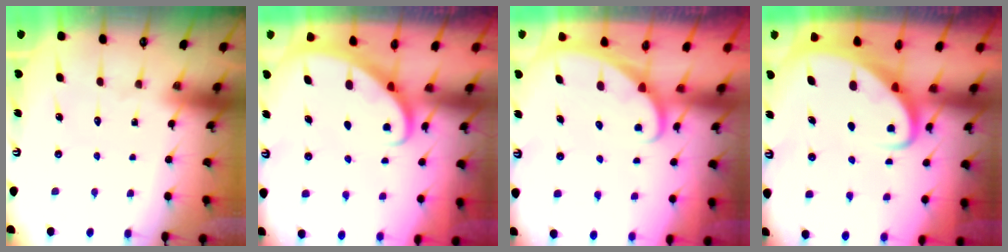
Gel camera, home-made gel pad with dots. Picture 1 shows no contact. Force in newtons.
{"total": 2.9, "press": 2.9, "slide": 0.2}
{"total": 1.8, "press": 1.8, "slide": 0.1}
{"total": 3.3, "press": 3.3, "slide": 0.4}